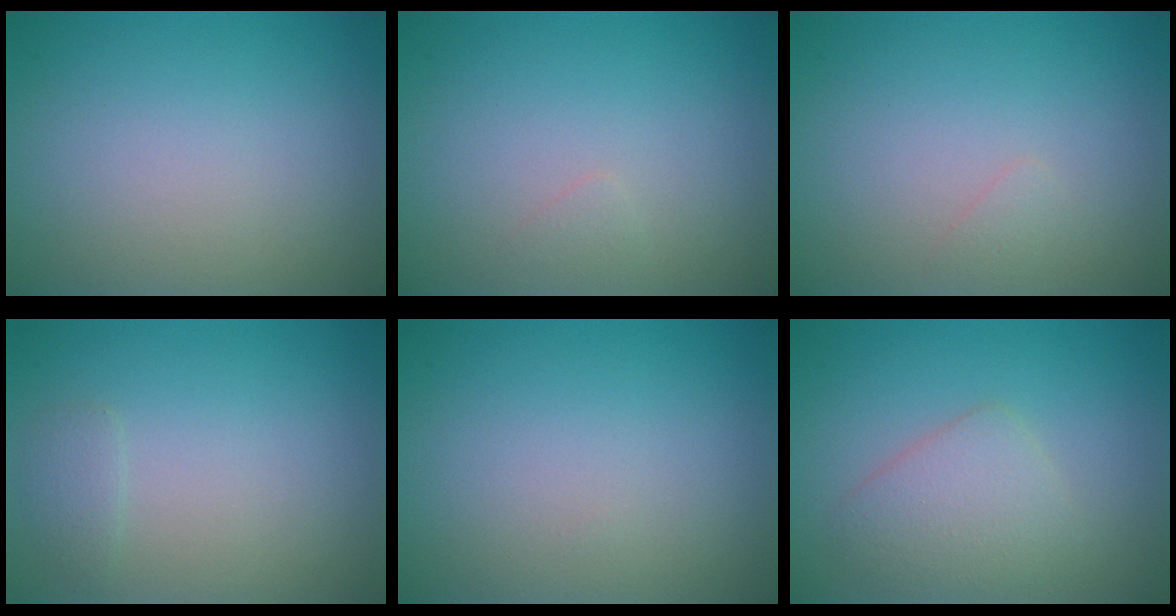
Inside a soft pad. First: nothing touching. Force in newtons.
{"total": 0.5, "press": 0.5, "slide": 0.0}
{"total": 0.6, "press": 0.6, "slide": 0.1}
{"total": 1.0, "press": 1.0, "slide": 0.1}
{"total": 0.0}
{"total": 3.1, "press": 3.1, "slide": 0.2}